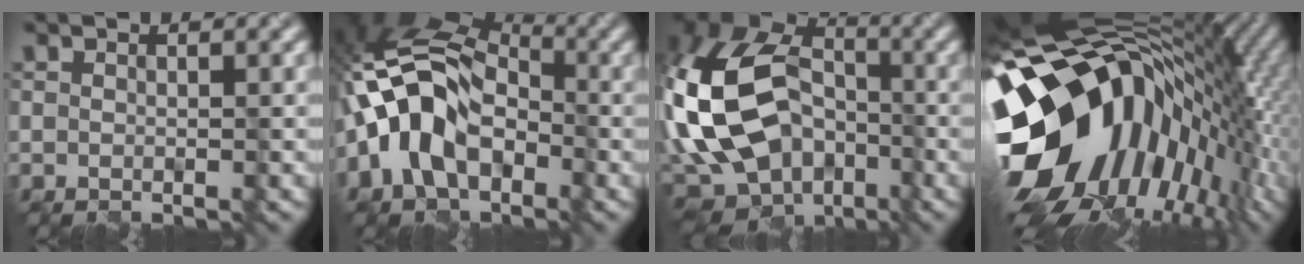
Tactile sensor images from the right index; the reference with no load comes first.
{"total": 10.9, "force": [-2.4, 7.4, 7.7], "torque": [-0.148, 0.023, -0.072]}
{"total": 18.9, "force": [-1.8, 14.3, 12.1], "torque": [-0.260, 0.009, -0.040]}
{"total": 18.6, "force": [-2.5, 12.6, 13.4], "torque": [-0.248, 0.010, -0.067]}